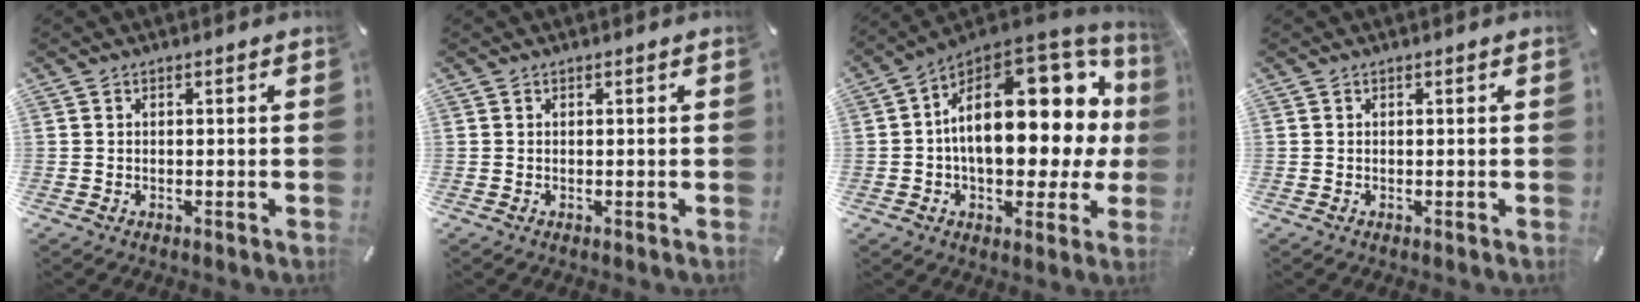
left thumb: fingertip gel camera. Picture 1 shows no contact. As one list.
[{"total": 0.0}, {"total": 24.5, "force": [4.7, 13.4, 20.0], "torque": [-0.300, -0.042, 0.084]}, {"total": 0.0}]